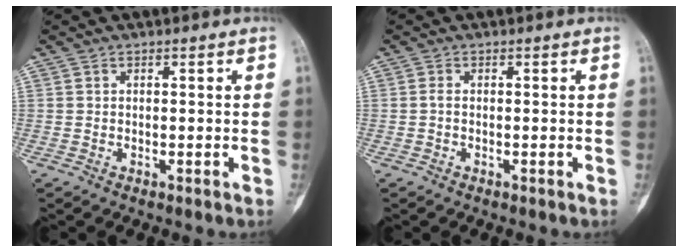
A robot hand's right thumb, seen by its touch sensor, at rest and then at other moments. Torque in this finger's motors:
{"motor_torque": [-0.08, -0.10, 0.15, -0.15, -0.03]}